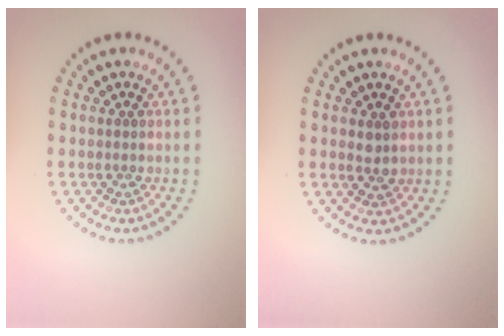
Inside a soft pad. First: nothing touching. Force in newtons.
{"total": 1.6, "press": 1.6, "slide": 0.4}